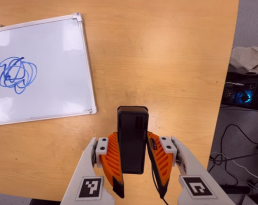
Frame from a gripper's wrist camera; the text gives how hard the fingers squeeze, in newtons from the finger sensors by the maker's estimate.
{"total": 4.5, "left": 2.9, "right": 6.1}